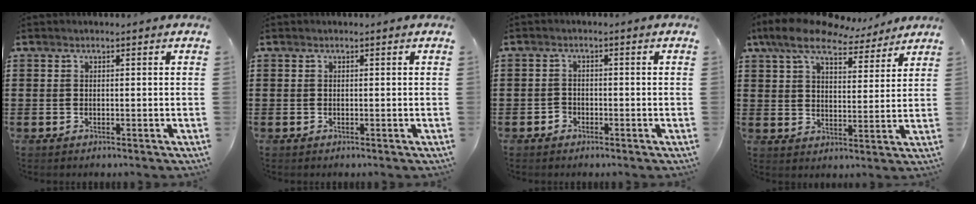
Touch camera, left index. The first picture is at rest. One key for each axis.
{"total": 0.0}
{"total": 1.4, "fx": -1.0, "fy": 0.9, "fz": 0.2, "tx": -0.009, "ty": 0.002, "tz": -0.023}
{"total": 10.2, "fx": 8.3, "fy": 3.3, "fz": 4.9, "tx": -0.111, "ty": -0.030, "tz": 0.149}